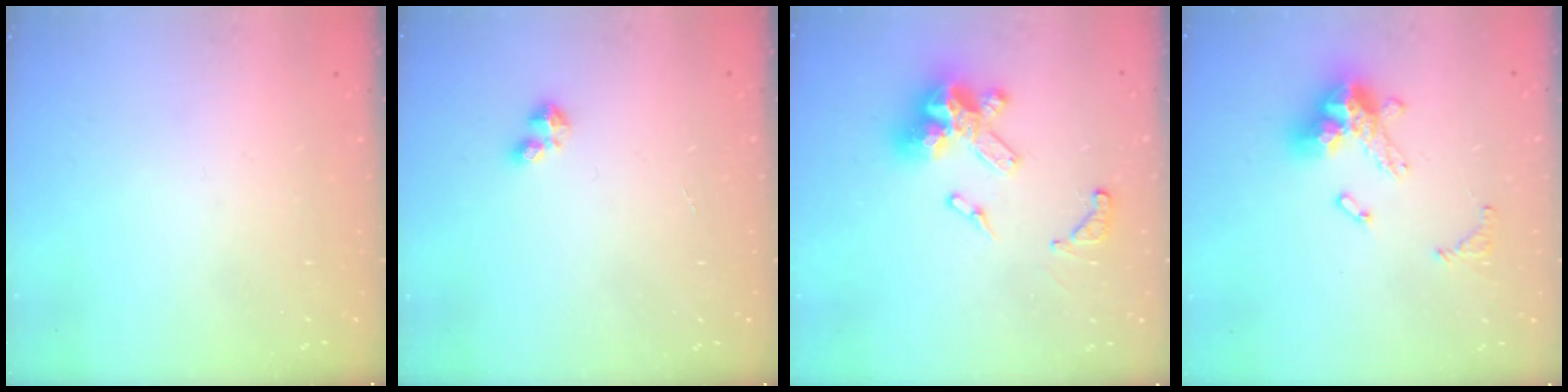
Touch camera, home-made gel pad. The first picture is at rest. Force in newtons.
{"total": 2.4, "press": 2.4, "slide": 0.4}
{"total": 17.1, "press": 17.0, "slide": 2.0}
{"total": 13.4, "press": 13.4, "slide": 0.9}